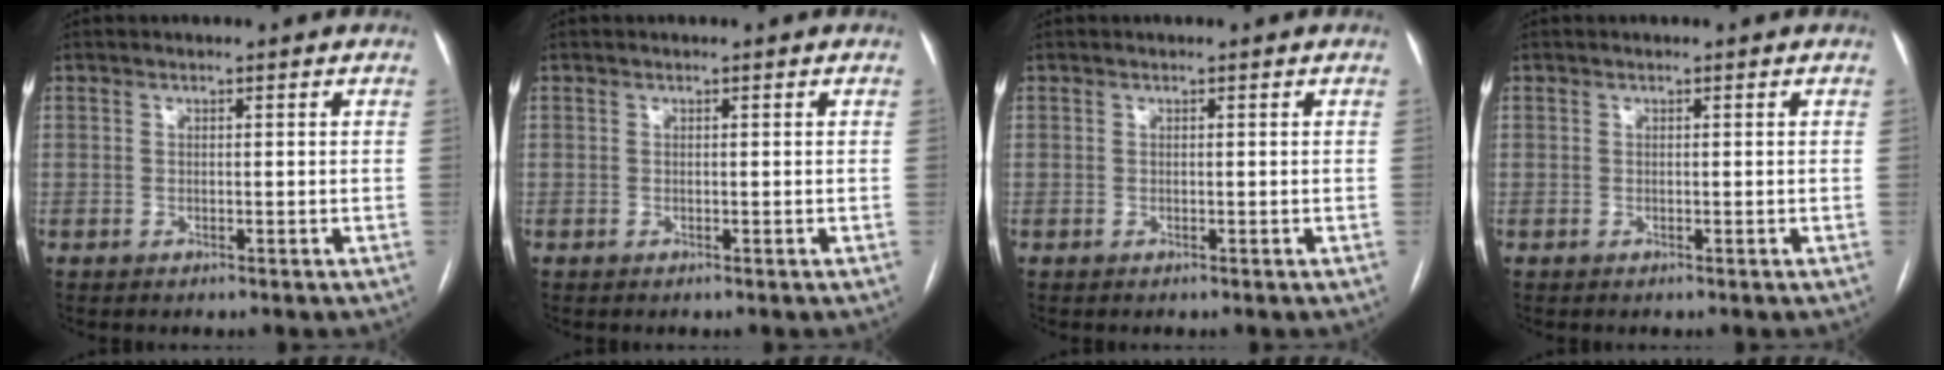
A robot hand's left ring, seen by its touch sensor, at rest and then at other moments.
{"total": 0.0}
{"total": 0.0}
{"total": 0.0}